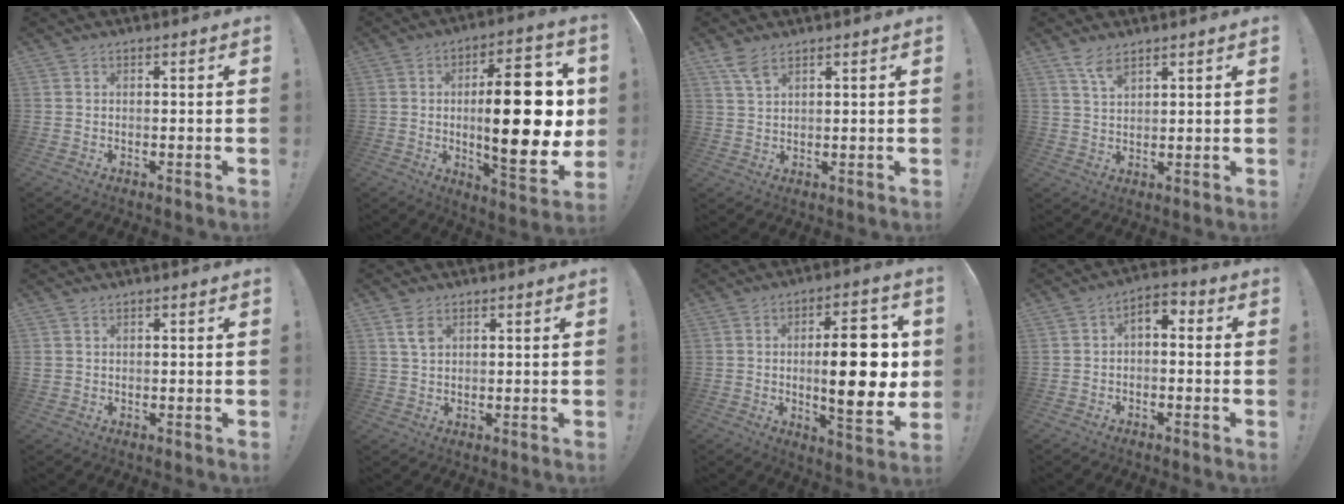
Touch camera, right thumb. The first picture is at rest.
{"total": 24.1, "force": [1.5, 8.2, 22.5], "torque": [-0.339, -0.007, 0.026]}
{"total": 4.8, "force": [3.4, 1.4, 3.1], "torque": [-0.057, -0.017, 0.063]}
{"total": 5.1, "force": [3.8, 1.5, 3.1], "torque": [-0.052, -0.025, 0.067]}
{"total": 1.3, "force": [0.7, 1.0, 0.5], "torque": [-0.014, 0.004, 0.015]}
{"total": 3.9, "force": [1.9, 2.3, 2.5], "torque": [-0.039, -0.006, 0.036]}
{"total": 17.6, "force": [0.9, 5.6, 16.6], "torque": [-0.232, -0.005, 0.010]}
{"total": 4.0, "force": [-2.0, 2.3, 2.7], "torque": [-0.043, 0.016, -0.034]}